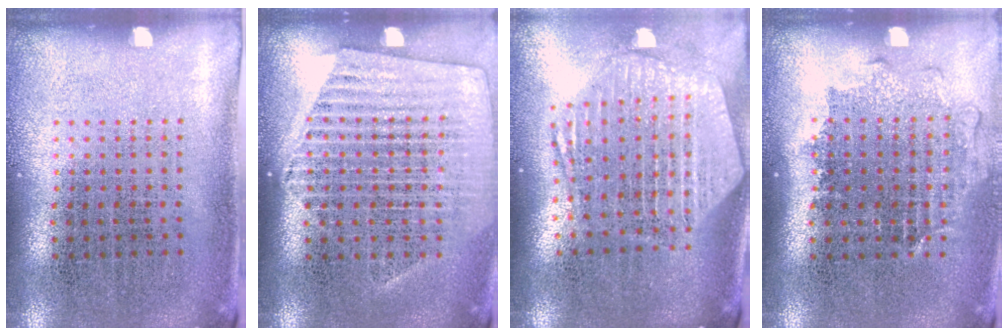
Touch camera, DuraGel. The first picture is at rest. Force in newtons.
{"total": 1.5, "press": 1.4, "slide": 0.4}
{"total": 2.6, "press": 2.1, "slide": 1.5}
{"total": 1.1, "press": 1.0, "slide": 0.5}